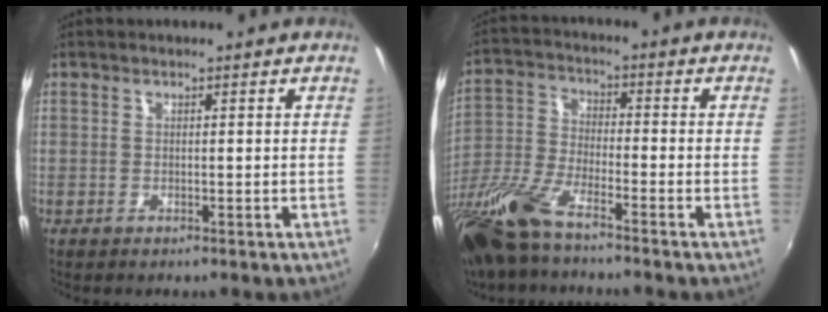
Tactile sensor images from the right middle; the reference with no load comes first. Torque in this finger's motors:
{"motor_torque": [1.10, -1.04, 0.24, 0.21]}